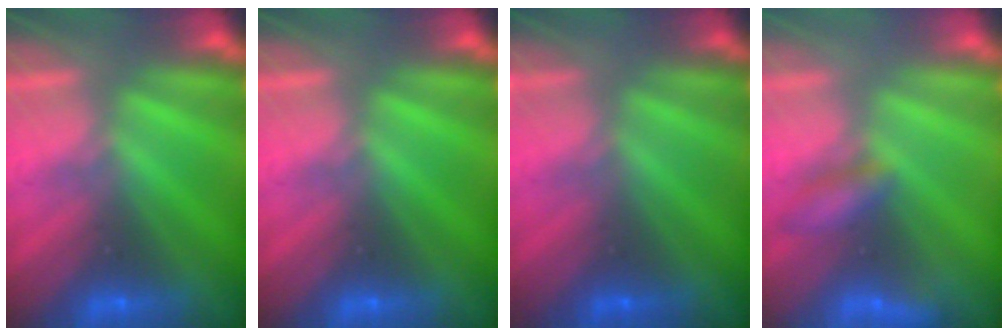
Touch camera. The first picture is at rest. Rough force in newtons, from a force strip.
{"total": 0.0}
{"total": 2.4}
{"total": 2.1}